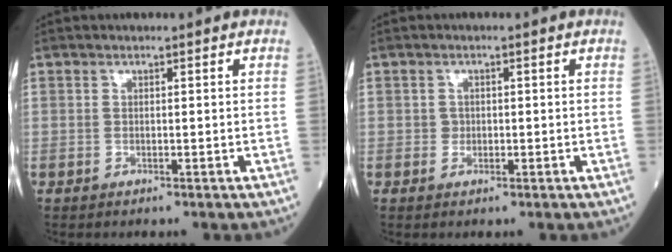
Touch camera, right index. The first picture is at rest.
{"total": 1.1, "force": [-0.1, 1.1, 0.3], "torque": [-0.001, 0.003, -0.001]}